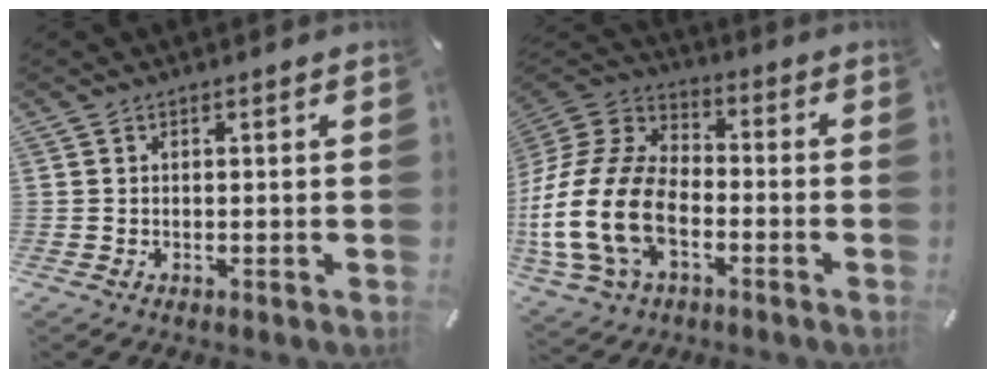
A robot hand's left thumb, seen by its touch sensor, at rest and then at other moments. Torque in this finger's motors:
{"motor_torque": [0.60, 2.59, 2.77, 0.00, 1.05]}